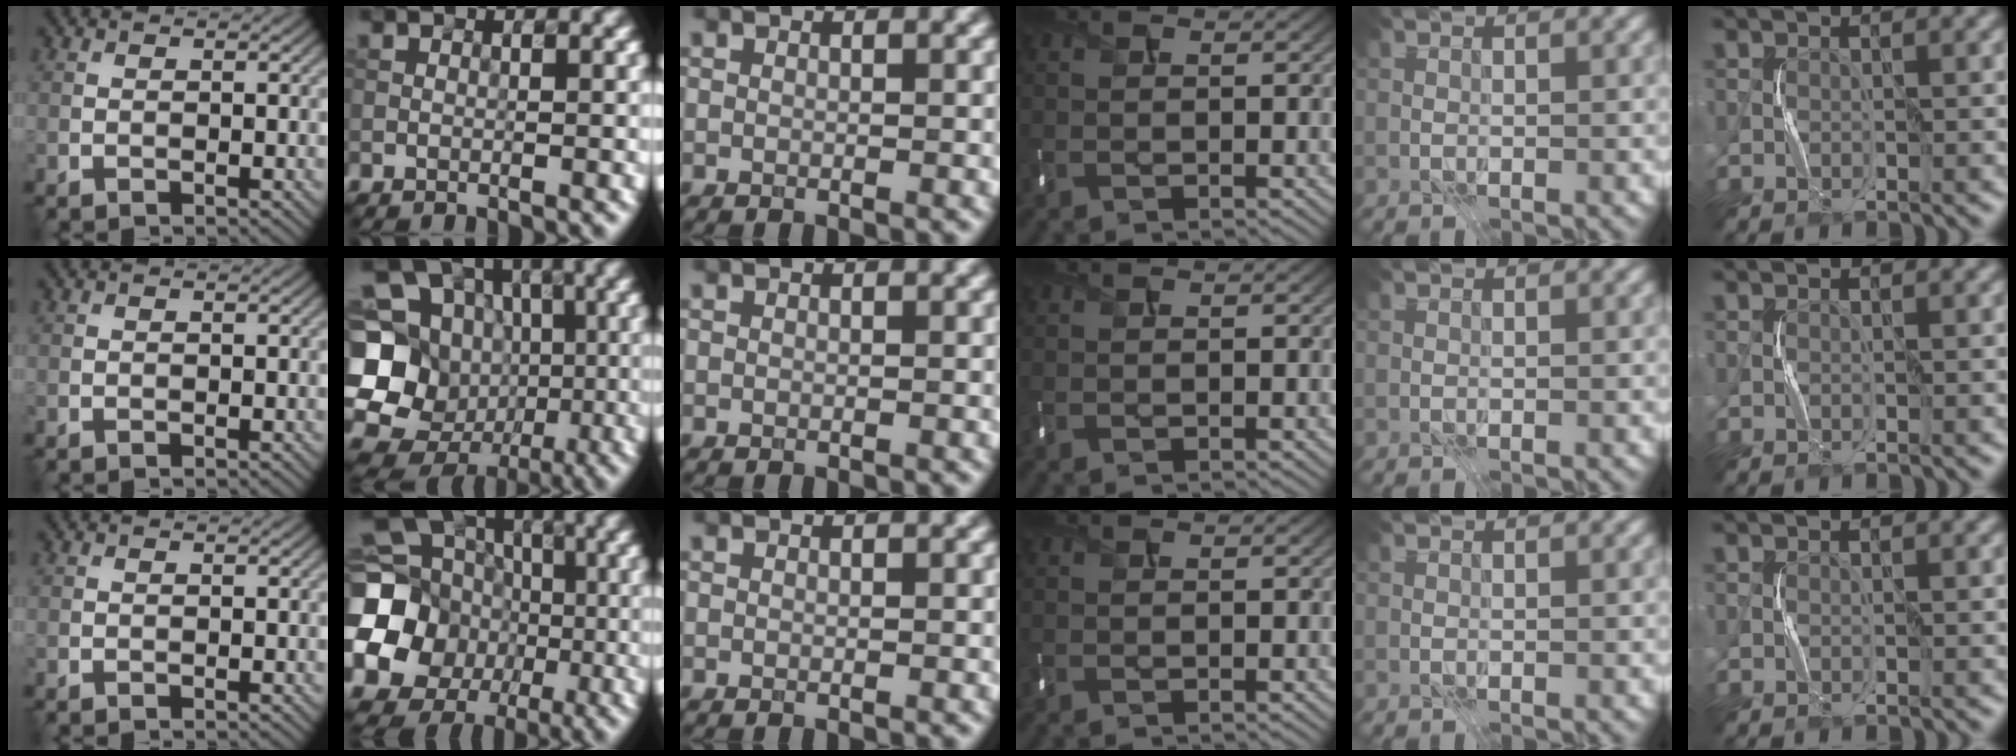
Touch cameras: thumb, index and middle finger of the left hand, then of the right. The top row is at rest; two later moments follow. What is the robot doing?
{"motion": "press", "object": "keyboard"}